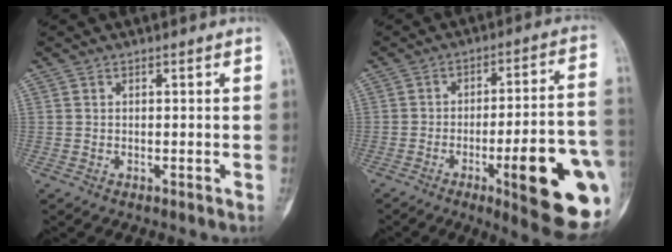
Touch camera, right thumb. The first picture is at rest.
{"total": 21.3, "force": [-7.0, 4.4, 19.6], "torque": [-0.216, 0.014, -0.083]}